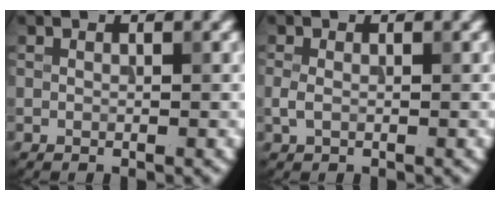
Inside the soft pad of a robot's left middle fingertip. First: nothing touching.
{"total": 1.1, "force": [-0.1, 0.7, 0.8], "torque": [-0.021, -0.001, -0.005]}